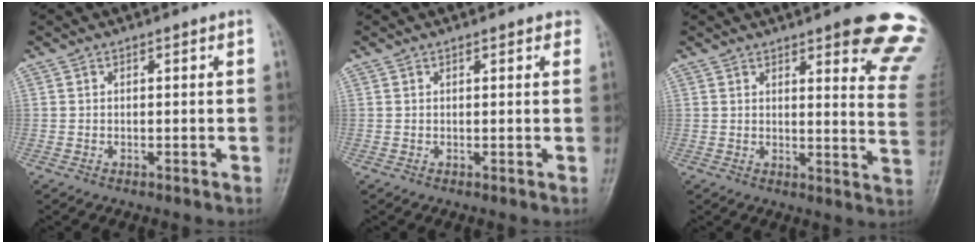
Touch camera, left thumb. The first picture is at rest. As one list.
[{"total": 1.7, "force": [1.2, 0.7, 0.9], "torque": [0.000, 0.001, 0.010]}, {"total": 17.0, "force": [11.9, 3.7, 11.5], "torque": [-0.105, -0.064, 0.124]}]